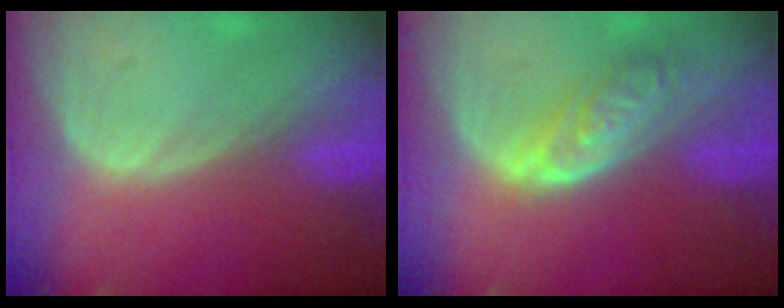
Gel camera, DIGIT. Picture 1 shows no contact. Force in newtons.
{"total": 6.4, "press": 5.8, "slide": 2.7}